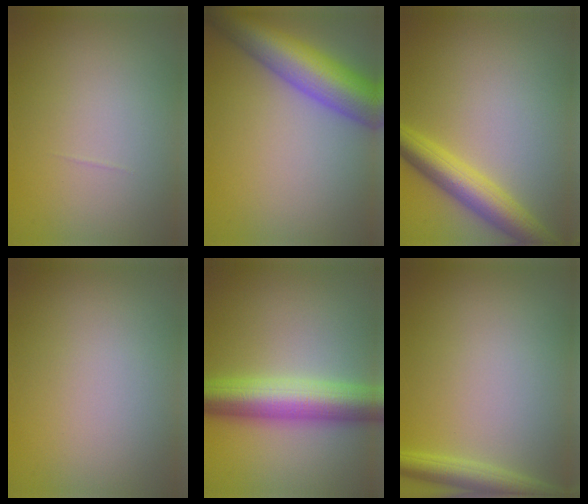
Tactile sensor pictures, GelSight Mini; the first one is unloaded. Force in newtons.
{"total": 9.2, "press": 9.2, "slide": 0.5}
{"total": 4.8, "press": 4.8, "slide": 0.1}
{"total": 0.0}
{"total": 7.5, "press": 7.5, "slide": 0.1}
{"total": 3.0, "press": 3.0, "slide": 0.2}